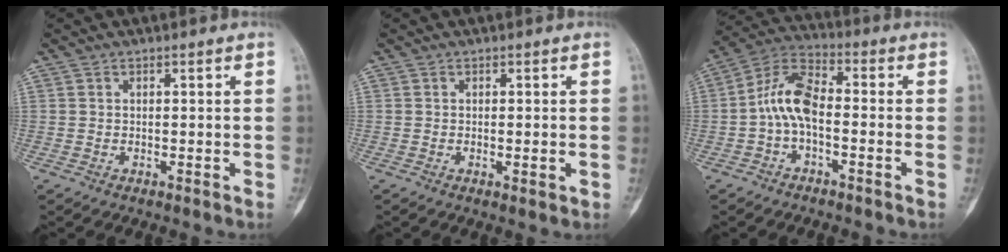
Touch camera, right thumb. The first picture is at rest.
{"total": 1.8, "force": [-0.3, 0.7, 1.7], "torque": [-0.024, -0.005, -0.001]}
{"total": 9.3, "force": [-1.5, 4.7, 7.8], "torque": [-0.150, 0.038, -0.041]}